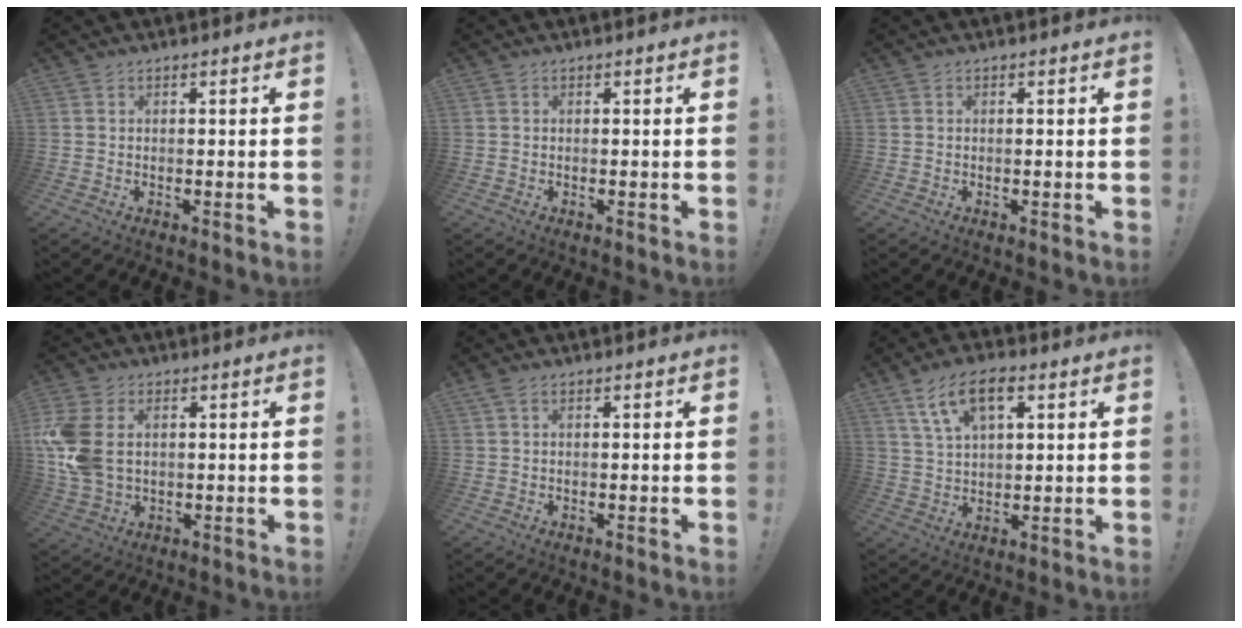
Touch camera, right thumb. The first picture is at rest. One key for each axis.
{"total": 0.0}
{"total": 0.0}
{"total": 12.1, "fx": 2.2, "fy": 8.5, "fz": 8.3, "tx": -0.178, "ty": -0.001, "tz": 0.046}
{"total": 0.9, "fx": 0.5, "fy": 0.5, "fz": 0.5, "tx": -0.017, "ty": 0.004, "tz": 0.012}
{"total": 10.5, "fx": 4.9, "fy": 5.2, "fz": 7.7, "tx": -0.129, "ty": -0.001, "tz": 0.092}